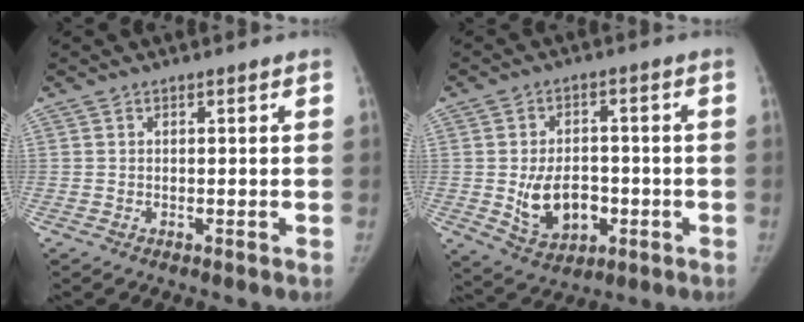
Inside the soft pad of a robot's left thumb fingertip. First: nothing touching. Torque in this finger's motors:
{"motor_torque": [1.12, 1.20, 0.04, 0.02, 0.03]}